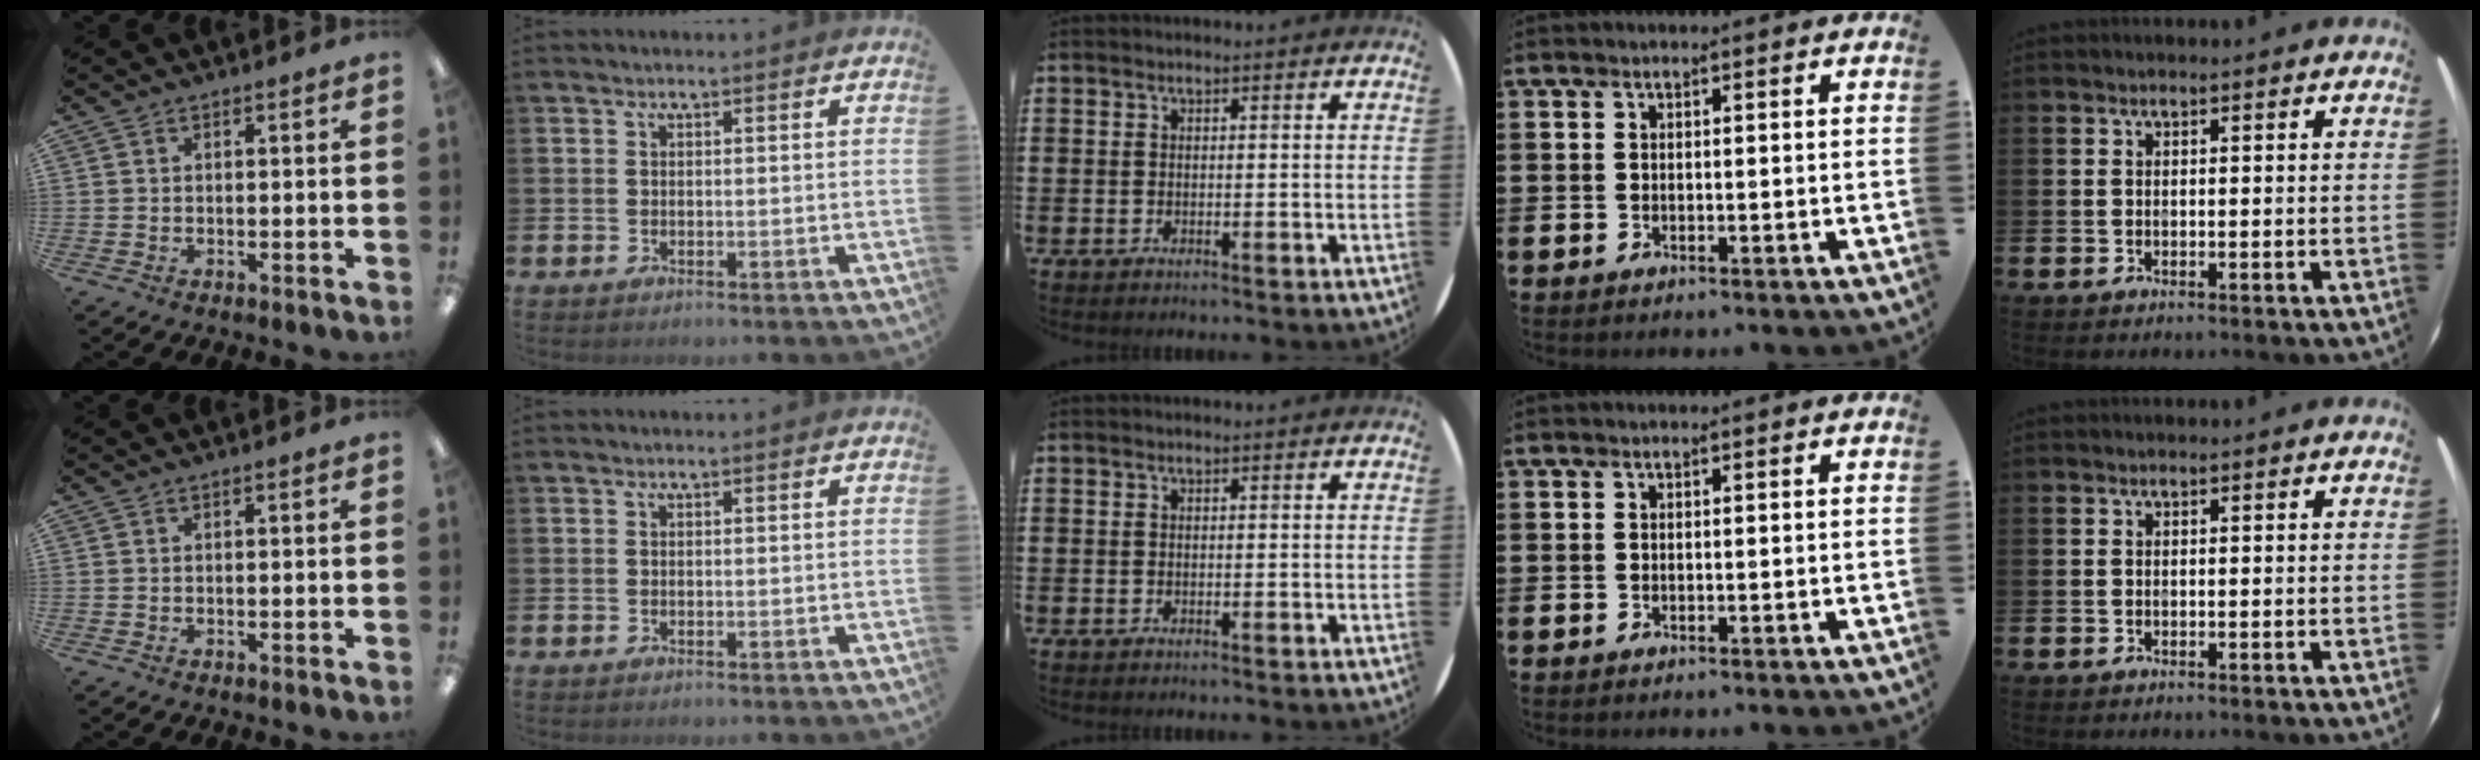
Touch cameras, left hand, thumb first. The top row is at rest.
{}